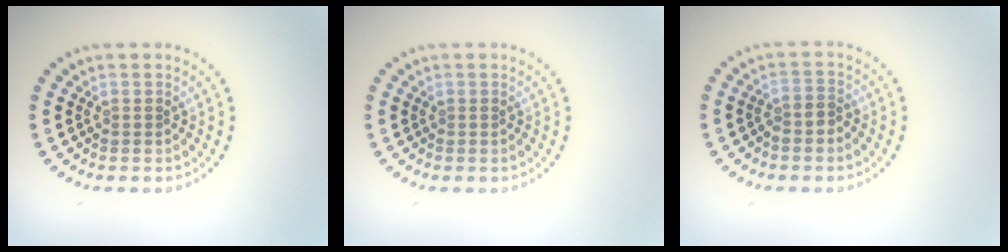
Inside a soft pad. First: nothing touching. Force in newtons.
{"total": 0.0}
{"total": 1.4, "press": 1.1, "slide": 0.8}